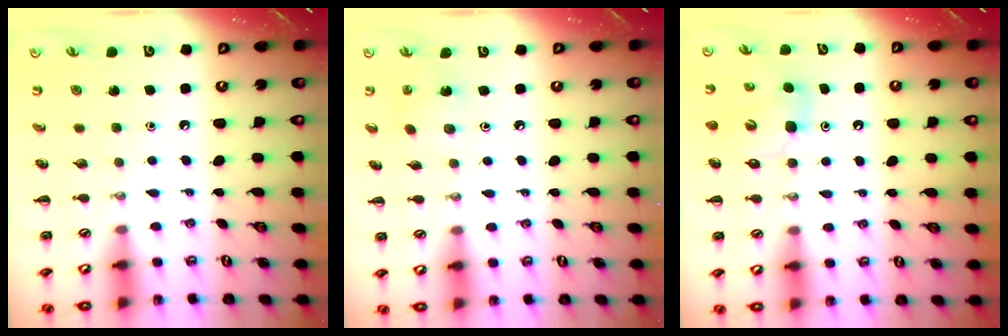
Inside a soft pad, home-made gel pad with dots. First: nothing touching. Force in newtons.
{"total": 1.8, "press": 1.6, "slide": 0.6}
{"total": 5.6, "press": 5.6, "slide": 0.7}